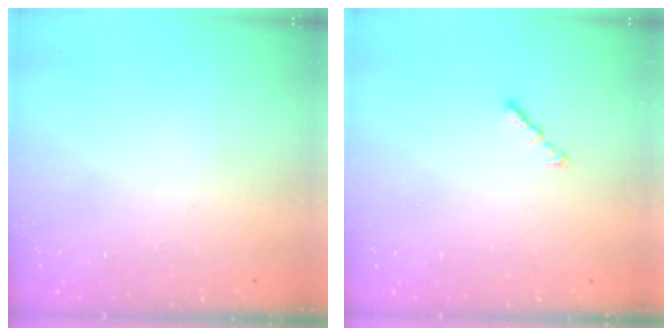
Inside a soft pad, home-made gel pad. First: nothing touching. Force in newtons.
{"total": 1.0, "press": 0.9, "slide": 0.5}